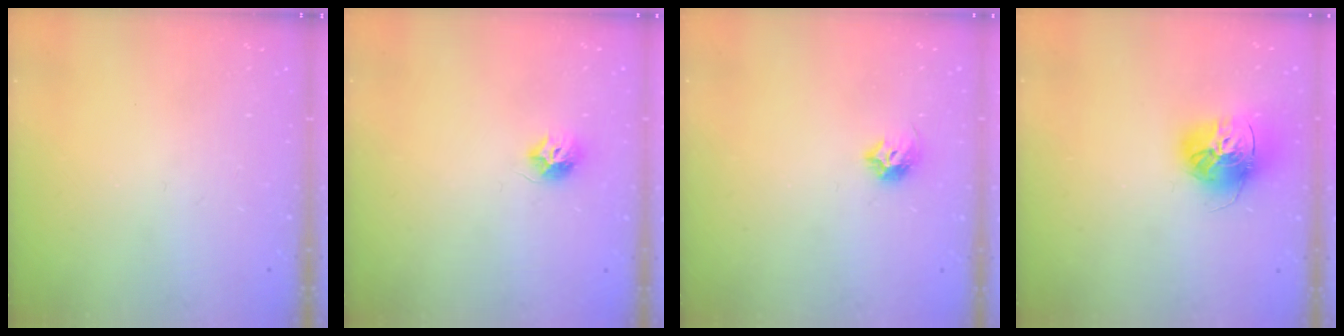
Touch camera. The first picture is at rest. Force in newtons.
{"total": 7.6, "press": 7.6, "slide": 0.2}
{"total": 7.7, "press": 7.7, "slide": 1.0}
{"total": 15.9, "press": 15.8, "slide": 1.4}